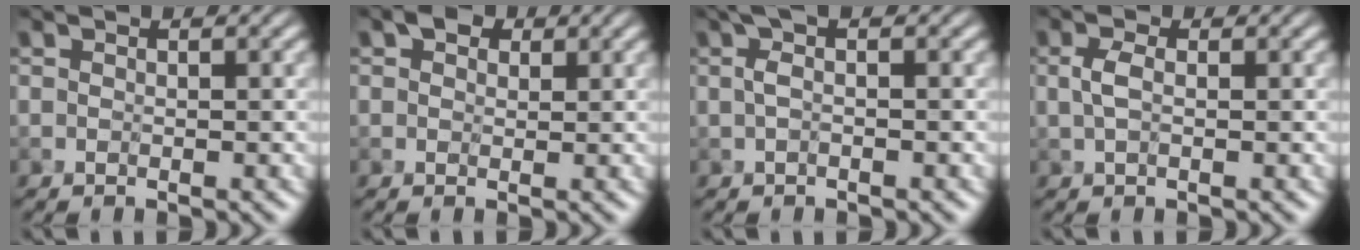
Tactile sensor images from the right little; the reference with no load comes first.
{"total": 1.9, "force": [1.1, 1.2, 1.0], "torque": [-0.016, 0.002, 0.016]}
{"total": 2.5, "force": [0.9, 0.9, 2.1], "torque": [-0.041, 0.009, 0.001]}
{"total": 1.8, "force": [0.1, 1.0, 1.5], "torque": [-0.038, 0.003, 0.000]}